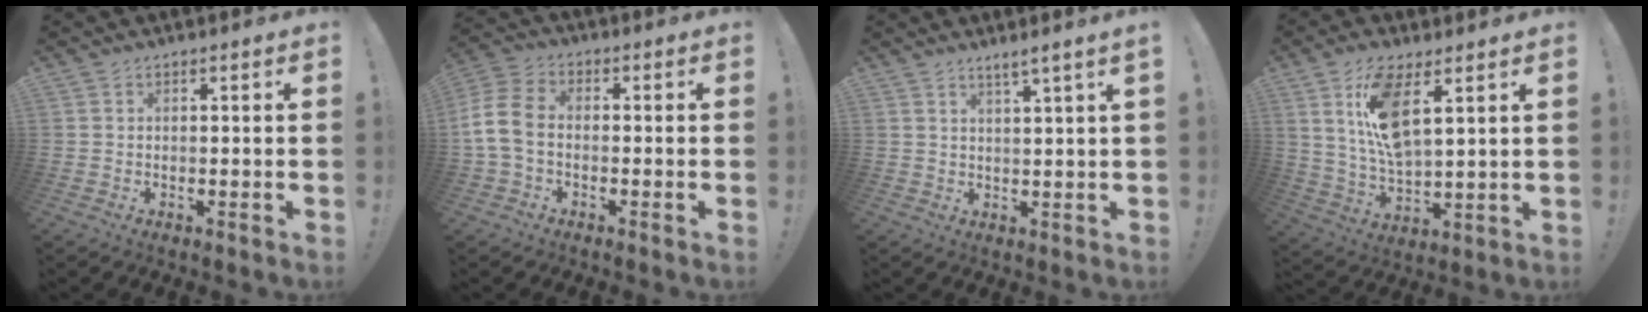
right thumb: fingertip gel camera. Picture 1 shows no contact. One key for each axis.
{"total": 9.8, "fx": -1.6, "fy": 6.7, "fz": 6.9, "tx": -0.148, "ty": 0.019, "tz": -0.025}
{"total": 3.3, "fx": 2.3, "fy": -0.9, "fz": 2.2, "tx": -0.037, "ty": -0.013, "tz": 0.036}
{"total": 13.2, "fx": 6.4, "fy": 4.9, "fz": 10.4, "tx": -0.201, "ty": -0.024, "tz": 0.112}